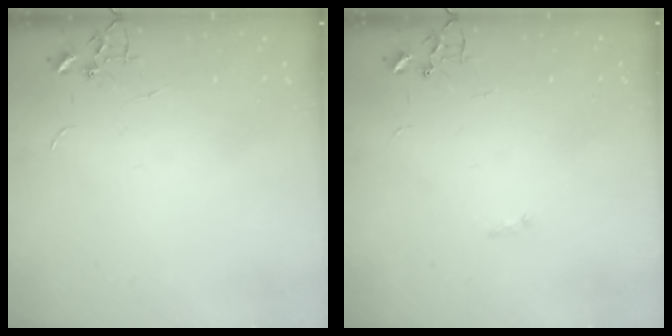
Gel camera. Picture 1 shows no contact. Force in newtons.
{"total": 0.9, "press": 0.9, "slide": 0.2}